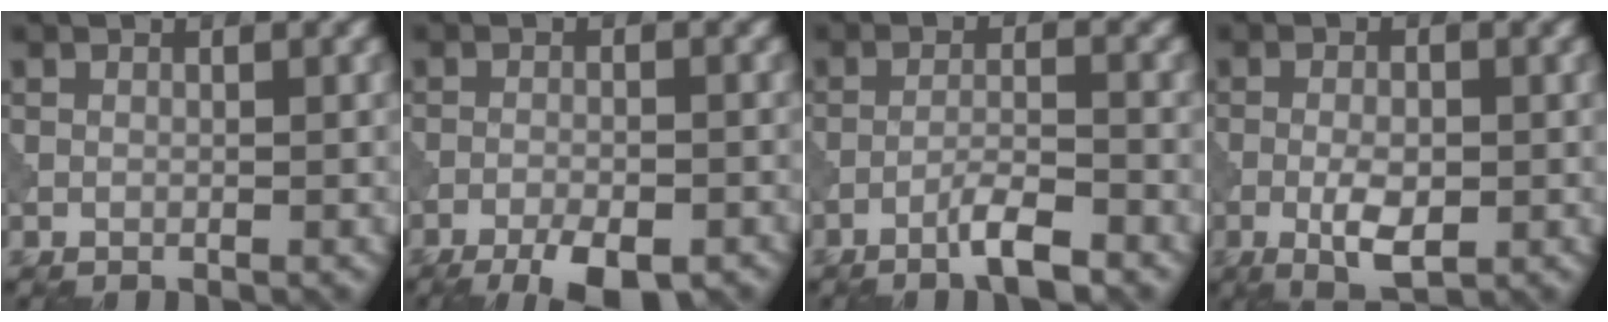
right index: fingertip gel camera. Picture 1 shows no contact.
{"total": 5.7, "force": [-4.1, 1.8, 3.5], "torque": [-0.058, -0.010, -0.060]}
{"total": 3.2, "force": [-2.2, 0.2, 2.3], "torque": [-0.042, 0.009, -0.047]}
{"total": 3.5, "force": [-1.0, 1.5, 3.0], "torque": [-0.056, -0.002, -0.019]}